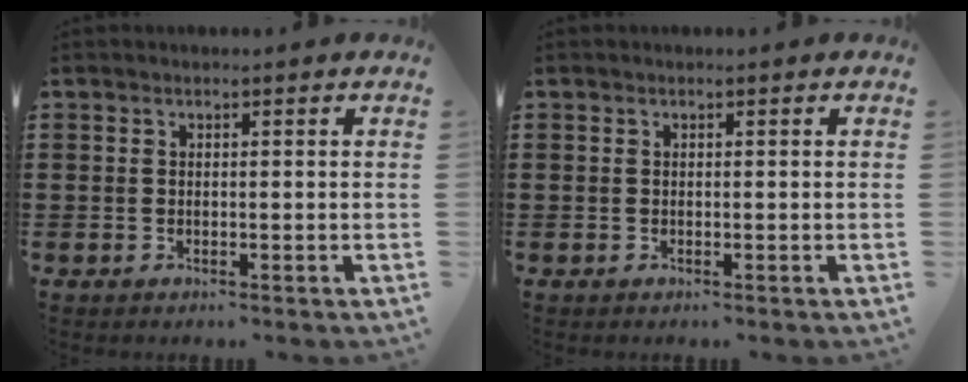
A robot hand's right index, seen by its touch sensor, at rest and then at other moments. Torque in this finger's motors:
{"motor_torque": [-0.12, 0.13, 0.00, 0.00]}